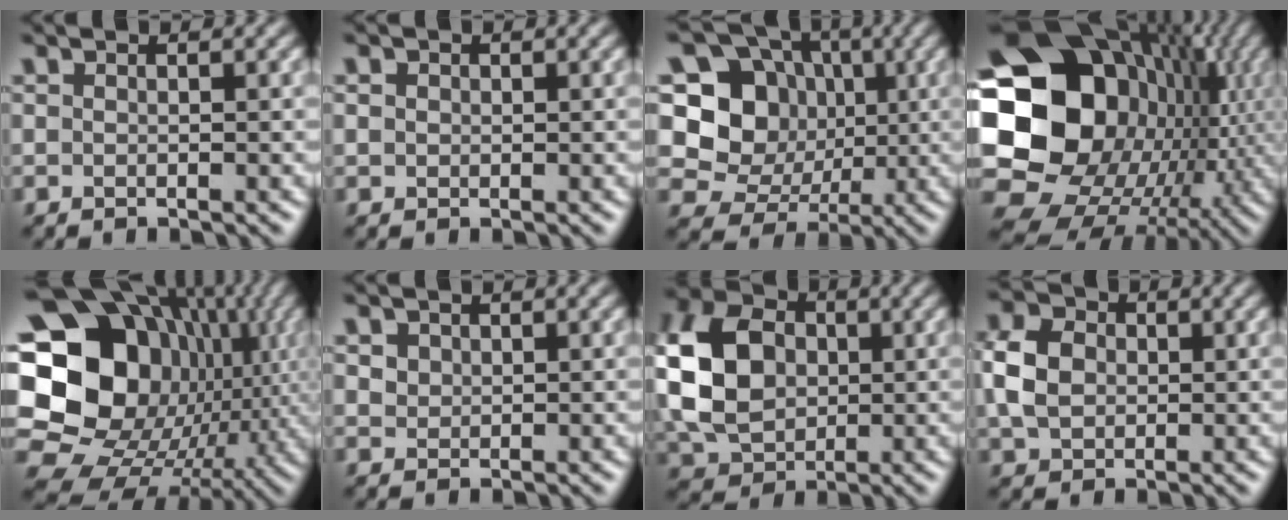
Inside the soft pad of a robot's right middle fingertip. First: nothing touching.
{"total": 0.9, "force": [0.3, 0.8, 0.2], "torque": [-0.001, -0.001, 0.001]}
{"total": 9.7, "force": [0.9, 8.6, 4.4], "torque": [-0.084, -0.002, -0.009]}
{"total": 21.8, "force": [1.2, 18.1, 12.0], "torque": [-0.235, -0.010, 0.016]}
{"total": 21.8, "force": [3.1, 18.1, 11.7], "torque": [-0.234, 0.011, 0.046]}
{"total": 1.3, "force": [0.6, 1.1, 0.4], "torque": [-0.006, -0.005, 0.018]}
{"total": 10.8, "force": [0.6, 8.2, 7.0], "torque": [-0.166, 0.015, 0.005]}
{"total": 5.6, "force": [0.3, 4.5, 3.4], "torque": [-0.082, 0.010, -0.001]}